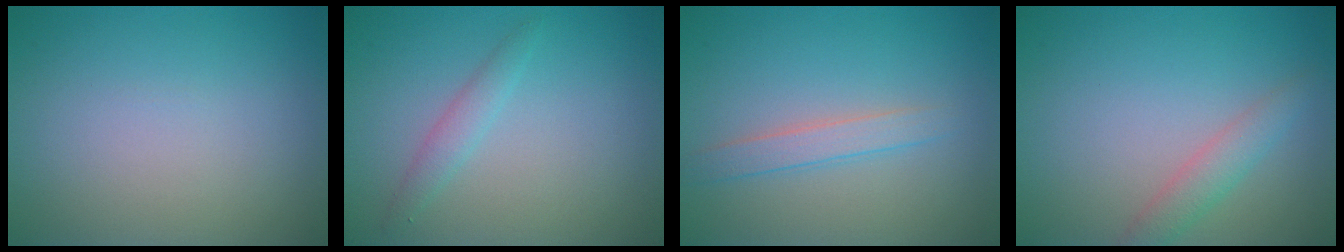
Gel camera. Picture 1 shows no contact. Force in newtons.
{"total": 1.6, "press": 1.6, "slide": 0.1}
{"total": 1.9, "press": 1.9, "slide": 0.1}
{"total": 2.1, "press": 2.1, "slide": 0.1}